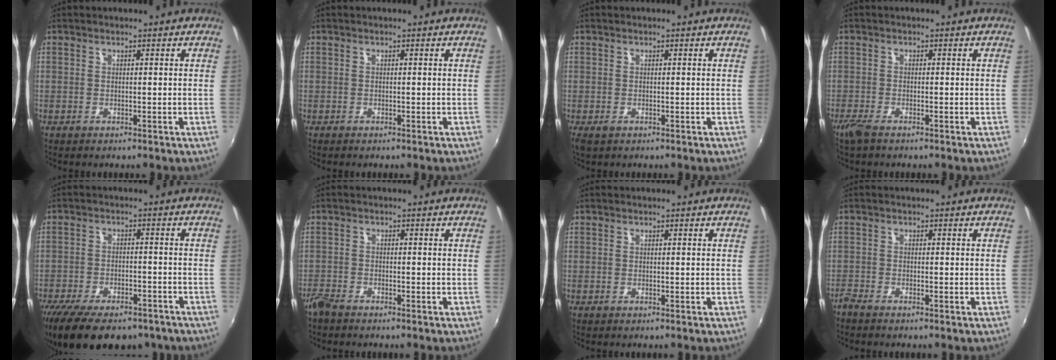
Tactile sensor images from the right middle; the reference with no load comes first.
{"total": 0.0}
{"total": 1.3, "force": [-0.7, 0.8, 0.8], "torque": [-0.015, -0.006, -0.012]}
{"total": 2.7, "force": [-2.1, 0.6, 1.6], "torque": [-0.042, -0.009, -0.044]}
{"total": 19.1, "force": [-14.1, 8.1, 10.1], "torque": [-0.213, -0.039, -0.206]}
{"total": 3.3, "force": [-3.0, 0.8, 1.2], "torque": [-0.036, -0.013, -0.062]}
{"total": 0.0}
{"total": 1.6, "force": [-1.5, 0.0, 0.5], "torque": [-0.017, -0.007, -0.033]}